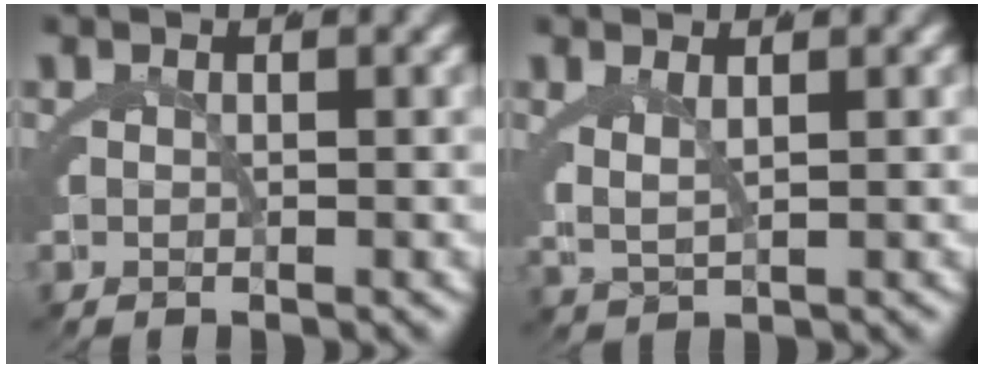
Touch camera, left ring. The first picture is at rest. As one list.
[{"total": 2.0, "force": [1.2, 0.7, 1.4], "torque": [-0.039, -0.005, 0.032]}]